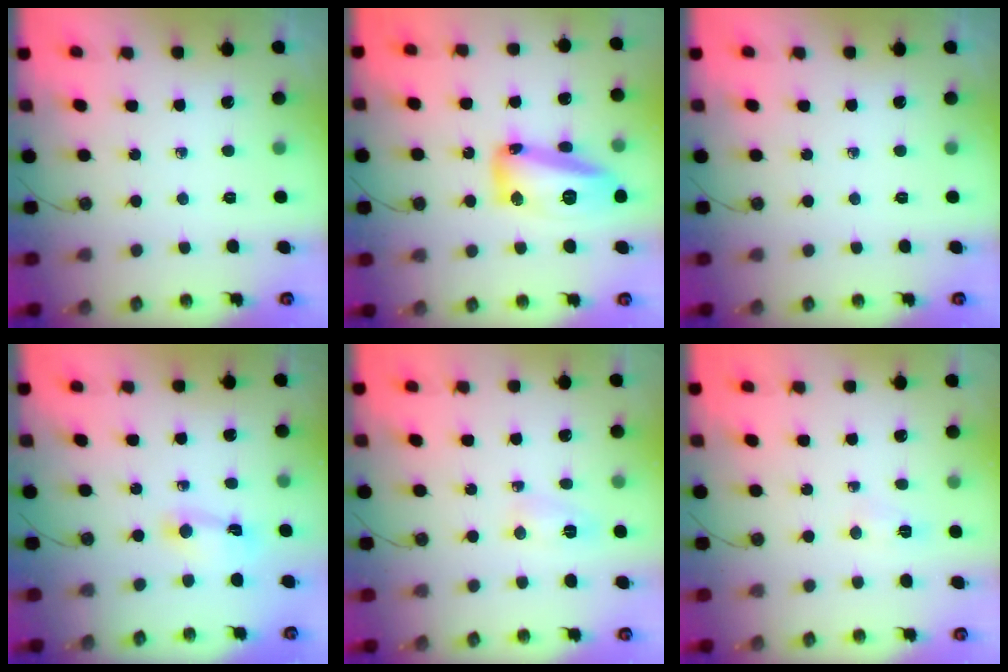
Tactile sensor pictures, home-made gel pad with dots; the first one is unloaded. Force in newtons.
{"total": 15.6, "press": 15.4, "slide": 2.4}
{"total": 0.0}
{"total": 2.7, "press": 2.7, "slide": 0.3}
{"total": 2.9, "press": 2.7, "slide": 1.0}
{"total": 16.1, "press": 4.7, "slide": 15.4}